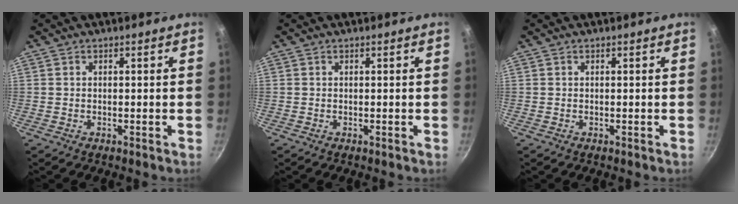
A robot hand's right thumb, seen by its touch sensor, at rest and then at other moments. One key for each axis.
{"total": 0.0}
{"total": 0.0}